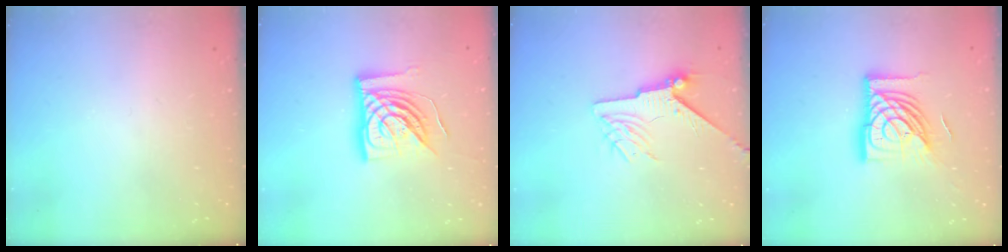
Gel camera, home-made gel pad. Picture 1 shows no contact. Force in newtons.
{"total": 15.9, "press": 15.8, "slide": 1.9}
{"total": 7.3, "press": 7.2, "slide": 1.0}
{"total": 19.6, "press": 19.5, "slide": 2.2}